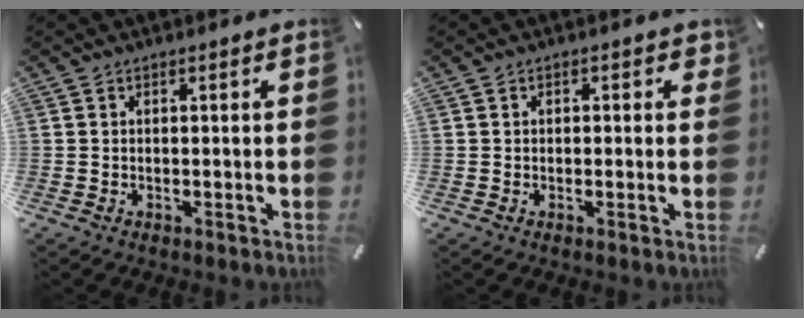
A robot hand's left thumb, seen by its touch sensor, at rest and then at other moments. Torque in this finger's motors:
{"motor_torque": [-0.11, -0.28, 0.14, 0.14, -0.01]}